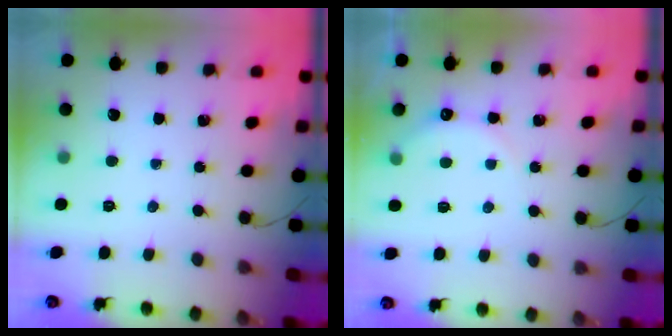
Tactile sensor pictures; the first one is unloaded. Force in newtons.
{"total": 6.7, "press": 6.6, "slide": 1.0}